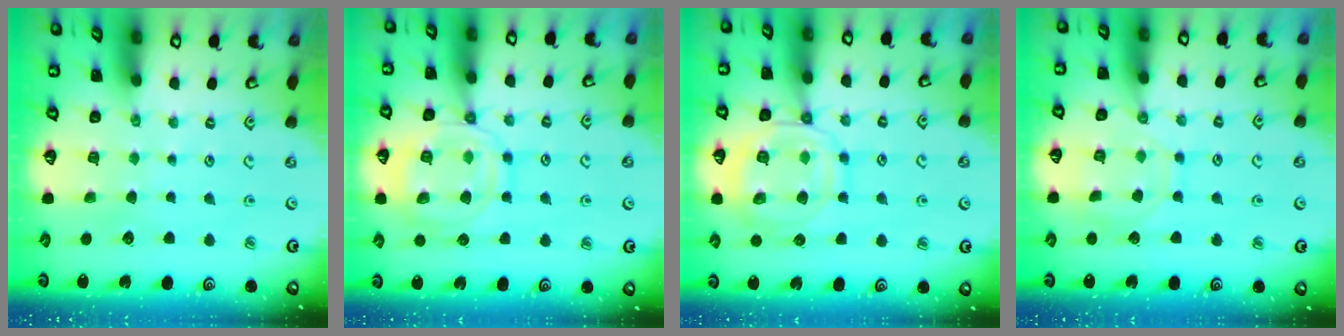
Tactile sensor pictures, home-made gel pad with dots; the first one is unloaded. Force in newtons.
{"total": 13.4, "press": 13.3, "slide": 1.3}
{"total": 11.8, "press": 11.7, "slide": 1.2}
{"total": 8.4, "press": 8.4, "slide": 0.6}